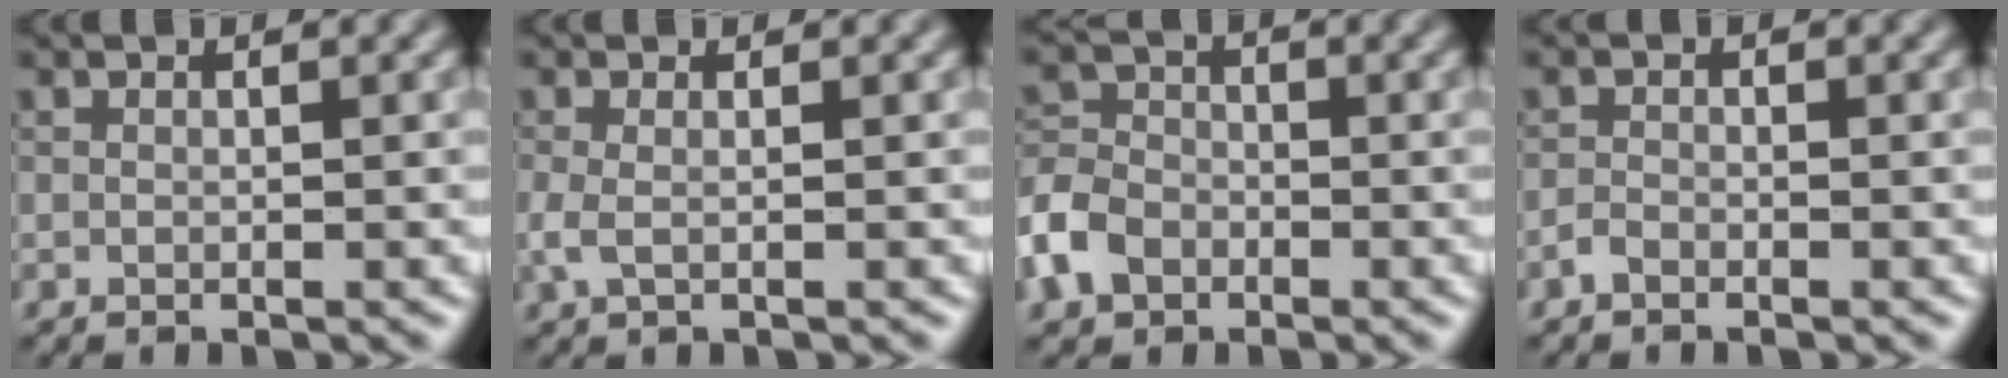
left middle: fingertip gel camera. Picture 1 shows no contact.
{"total": 1.4, "force": [-0.1, 0.5, 1.3], "torque": [-0.032, 0.000, -0.004]}
{"total": 4.6, "force": [-2.4, 3.4, 2.0], "torque": [-0.049, 0.005, -0.061]}
{"total": 0.8, "force": [-0.6, 0.3, 0.3], "torque": [-0.006, 0.001, -0.015]}